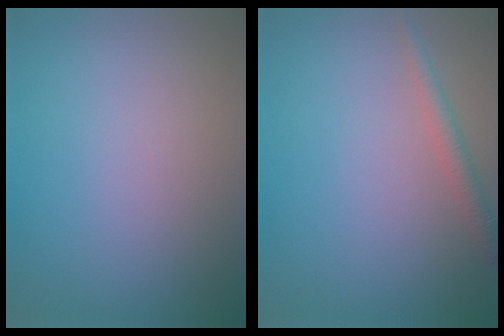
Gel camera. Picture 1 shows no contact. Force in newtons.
{"total": 1.6, "press": 1.6, "slide": 0.0}